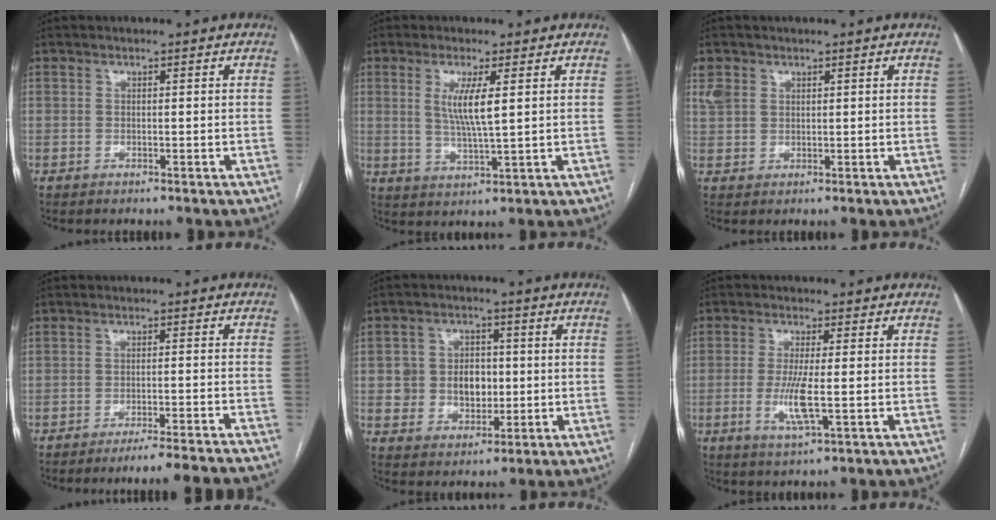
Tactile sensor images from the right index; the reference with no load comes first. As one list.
[{"total": 5.7, "force": [1.5, 0.1, 5.4], "torque": [-0.111, -0.011, 0.033]}, {"total": 2.9, "force": [1.6, 2.2, 0.9], "torque": [-0.028, 0.012, 0.040]}, {"total": 13.7, "force": [-12.8, -1.6, 4.6], "torque": [-0.031, -0.026, -0.166]}, {"total": 7.1, "force": [0.3, 6.0, 3.8], "torque": [-0.061, 0.020, 0.016]}, {"total": 5.6, "force": [-0.9, 0.5, 5.5], "torque": [-0.123, -0.015, -0.014]}]